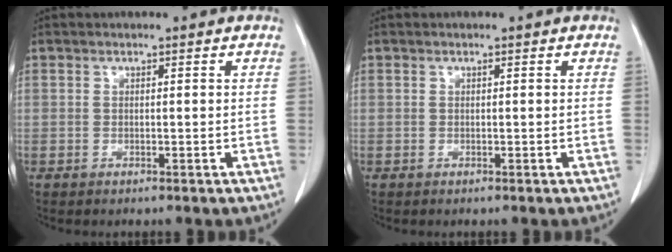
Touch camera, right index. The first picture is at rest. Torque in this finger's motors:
{"motor_torque": [0.04, -0.01, 0.00, 0.01]}